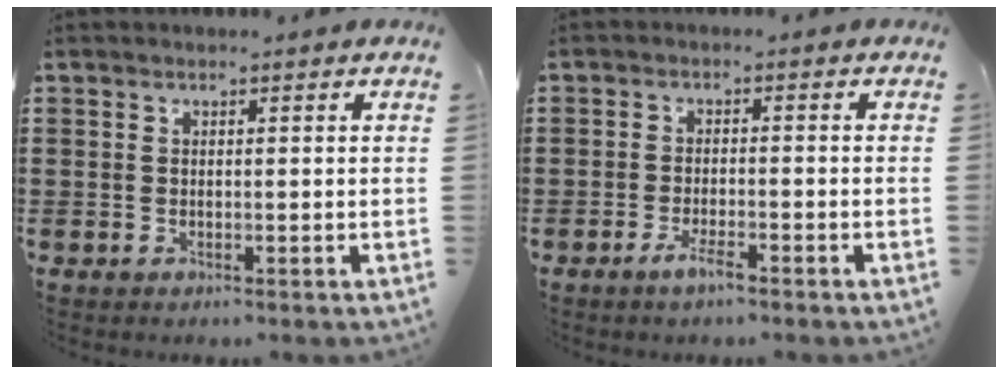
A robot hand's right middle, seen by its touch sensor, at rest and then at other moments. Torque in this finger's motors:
{"motor_torque": [2.14, 0.00, 0.23, 0.19]}